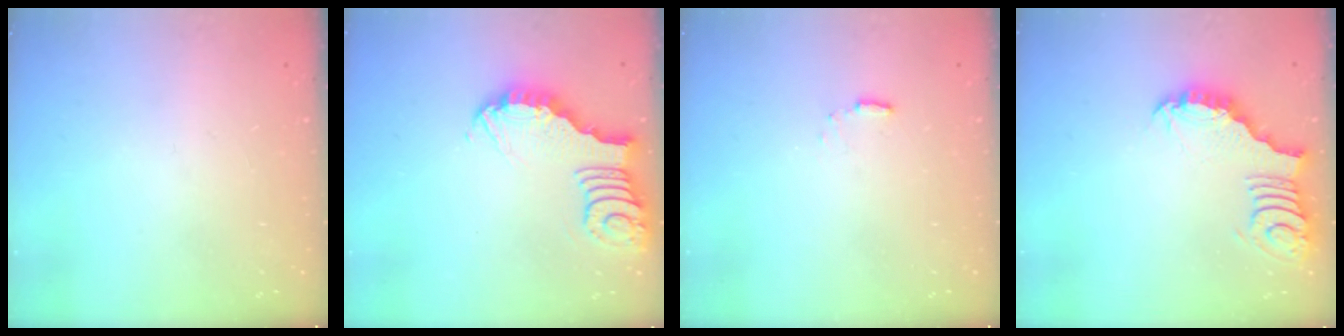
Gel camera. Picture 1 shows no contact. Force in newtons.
{"total": 4.1, "press": 4.1, "slide": 0.4}
{"total": 2.9, "press": 2.9, "slide": 0.5}
{"total": 3.9, "press": 3.8, "slide": 0.8}